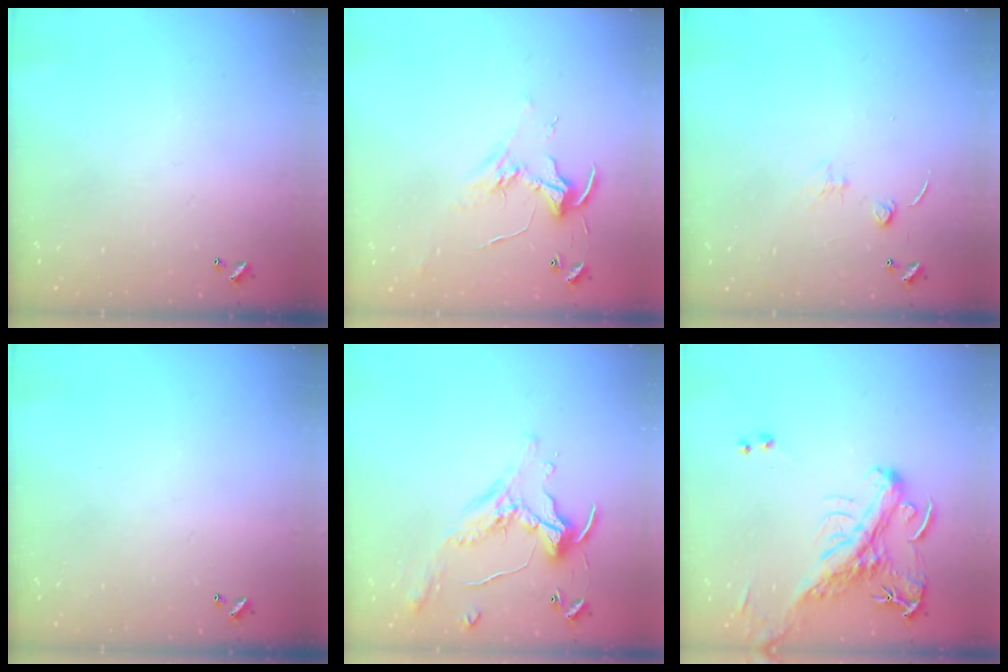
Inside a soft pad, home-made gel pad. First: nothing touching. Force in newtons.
{"total": 2.5, "press": 2.5, "slide": 0.2}
{"total": 0.9, "press": 0.9, "slide": 0.3}
{"total": 0.0}
{"total": 0.0}
{"total": 3.5, "press": 3.4, "slide": 1.0}